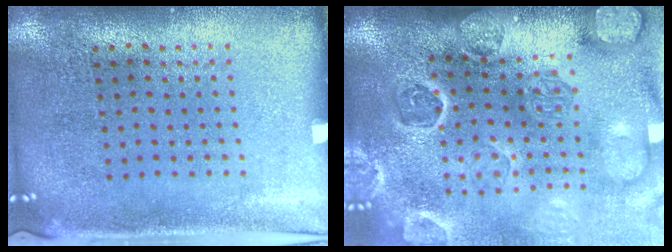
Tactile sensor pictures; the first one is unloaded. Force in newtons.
{"total": 4.5, "press": 3.5, "slide": 2.7}